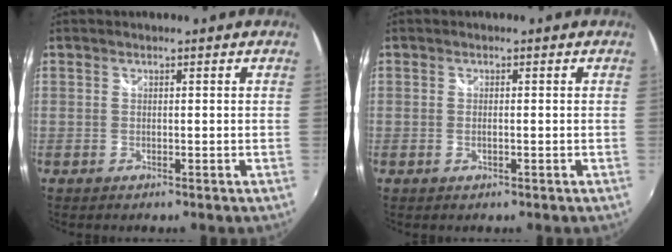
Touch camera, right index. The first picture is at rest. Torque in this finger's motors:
{"motor_torque": [-0.04, 0.08, -0.06, -0.01]}